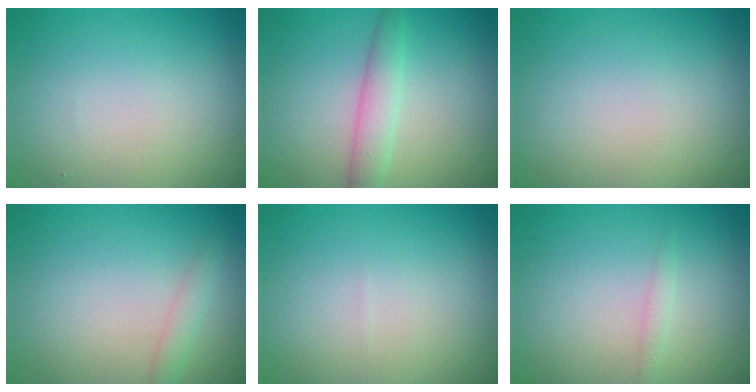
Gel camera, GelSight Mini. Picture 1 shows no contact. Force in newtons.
{"total": 2.6, "press": 2.6, "slide": 0.0}
{"total": 0.0}
{"total": 1.3, "press": 1.3, "slide": 0.0}
{"total": 0.0}
{"total": 0.7, "press": 0.7, "slide": 0.1}